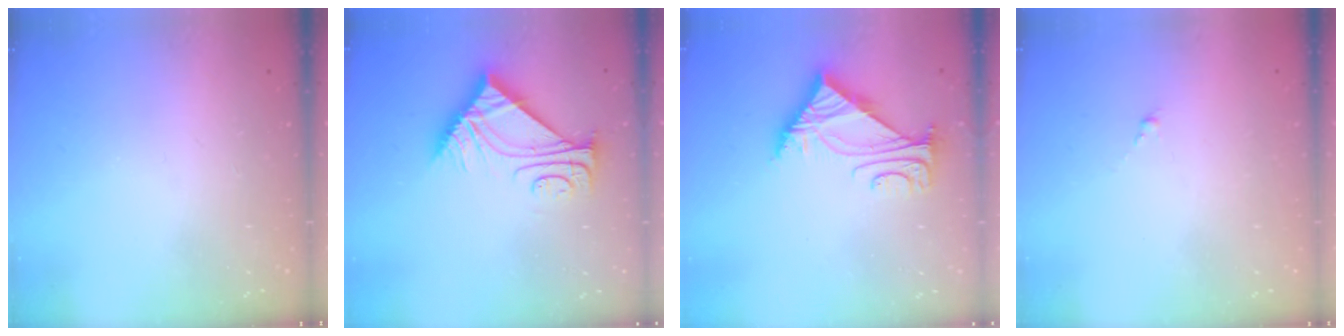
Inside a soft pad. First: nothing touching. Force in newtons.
{"total": 9.4, "press": 9.4, "slide": 0.2}
{"total": 6.1, "press": 6.1, "slide": 0.0}
{"total": 0.0}